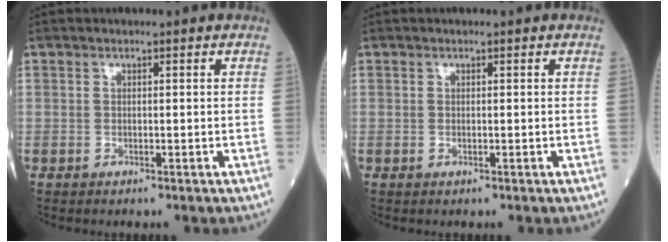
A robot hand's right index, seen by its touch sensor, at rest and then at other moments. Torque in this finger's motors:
{"motor_torque": [0.03, 0.00, -0.01, -0.01]}